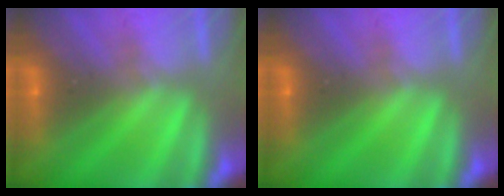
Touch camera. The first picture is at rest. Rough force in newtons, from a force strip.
{"total": 0.0}